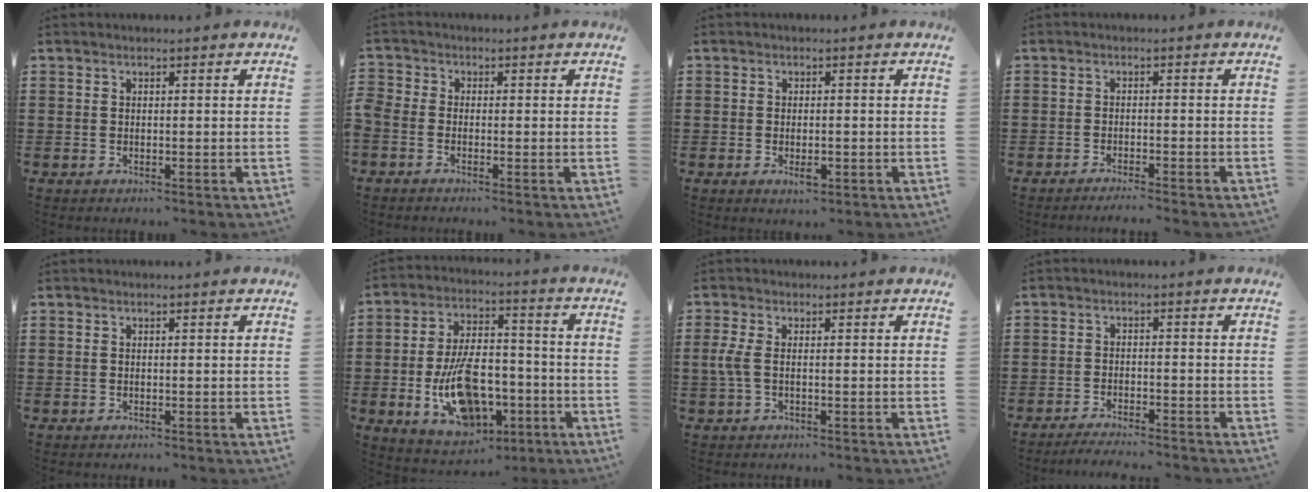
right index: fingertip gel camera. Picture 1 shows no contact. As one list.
[{"total": 1.2, "force": [-1.0, 0.5, 0.5], "torque": [-0.019, 0.000, -0.022]}, {"total": 2.2, "force": [-0.7, 0.9, 1.9], "torque": [-0.035, 0.000, -0.012]}, {"total": 1.7, "force": [-1.6, -0.3, 0.4], "torque": [-0.006, 0.003, -0.032]}, {"total": 0.0}, {"total": 13.1, "force": [-4.0, 7.5, 9.9], "torque": [-0.176, 0.004, -0.069]}, {"total": 2.9, "force": [-0.3, 1.0, 2.7], "torque": [-0.072, -0.006, -0.011]}, {"total": 2.6, "force": [-2.6, -0.1, 0.1], "torque": [-0.006, 0.001, -0.055]}]